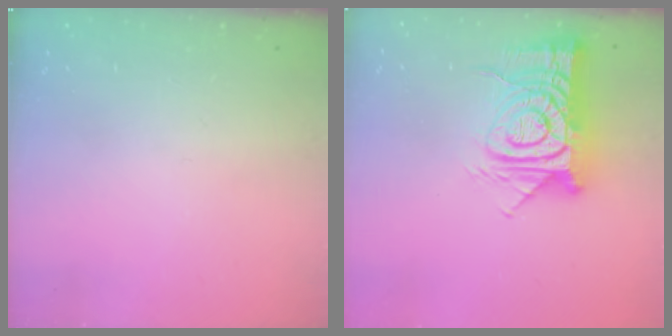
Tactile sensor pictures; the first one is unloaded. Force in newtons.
{"total": 16.8, "press": 16.8, "slide": 1.7}